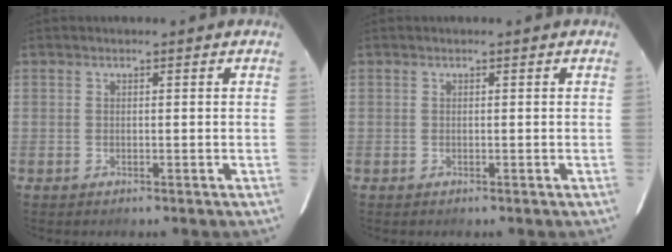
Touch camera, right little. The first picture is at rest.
{"total": 0.0}